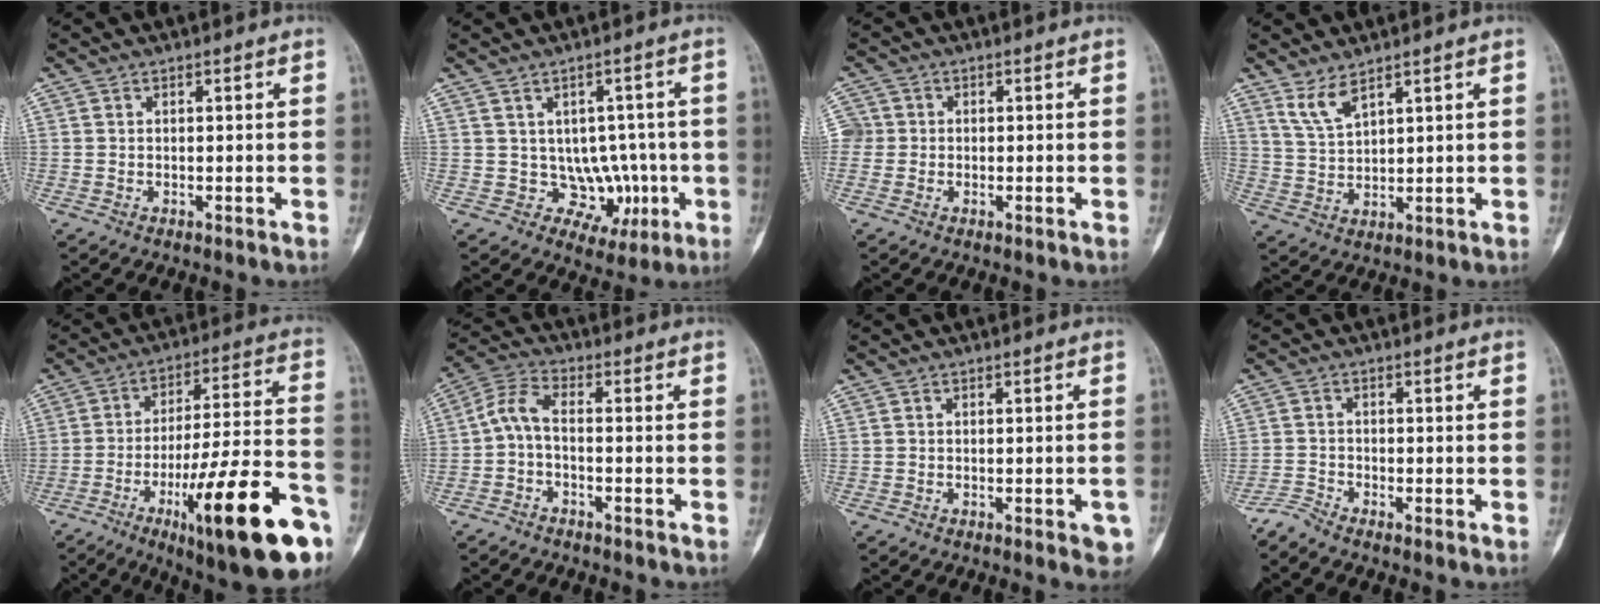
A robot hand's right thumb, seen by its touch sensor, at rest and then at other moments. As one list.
[{"total": 7.7, "force": [-0.6, 6.6, 3.8], "torque": [-0.005, 0.008, 0.008]}, {"total": 3.4, "force": [-0.1, 3.4, 0.7], "torque": [0.000, 0.009, -0.004]}, {"total": 4.7, "force": [3.5, 1.3, 2.9], "torque": [-0.058, -0.027, 0.080]}, {"total": 25.0, "force": [-11.5, 5.4, 21.6], "torque": [-0.302, 0.051, -0.170]}, {"total": 5.0, "force": [-1.5, 1.9, 4.4], "torque": [-0.100, 0.025, -0.039]}, {"total": 3.8, "force": [-1.7, 1.2, 3.2], "torque": [-0.028, 0.006, -0.018]}, {"total": 2.2, "force": [-2.2, -0.2, 0.1], "torque": [-0.007, -0.009, -0.054]}]